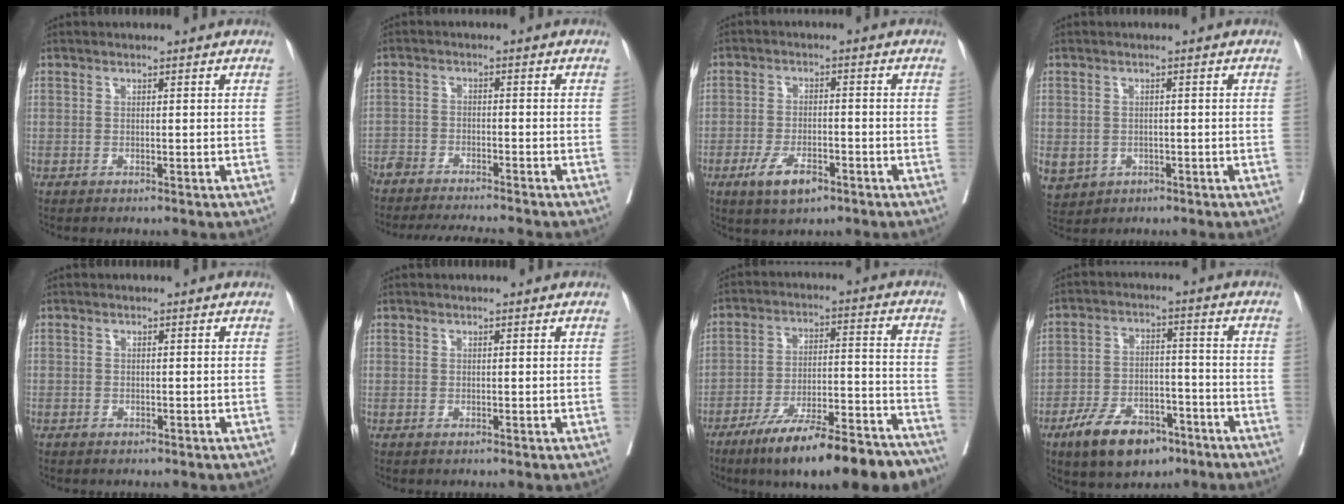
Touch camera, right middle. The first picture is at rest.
{"total": 13.7, "force": [-12.6, 1.4, 5.2], "torque": [-0.090, -0.015, -0.186]}
{"total": 5.9, "force": [-3.3, 2.3, 4.3], "torque": [-0.082, -0.004, -0.053]}
{"total": 8.9, "force": [-3.3, 7.7, 3.1], "torque": [-0.094, 0.003, -0.040]}
{"total": 0.9, "force": [-0.4, 0.8, 0.0], "torque": [-0.004, 0.007, -0.008]}
{"total": 0.0}
{"total": 20.0, "force": [-15.5, 3.3, 12.1], "torque": [-0.135, 0.018, -0.243]}
{"total": 10.9, "force": [-7.0, 5.4, 6.4], "torque": [-0.112, 0.005, -0.116]}